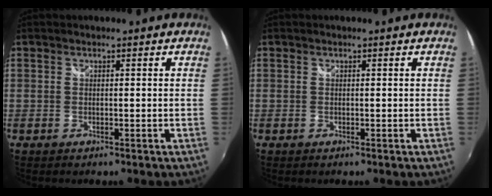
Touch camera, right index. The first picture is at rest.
{"total": 0.0}